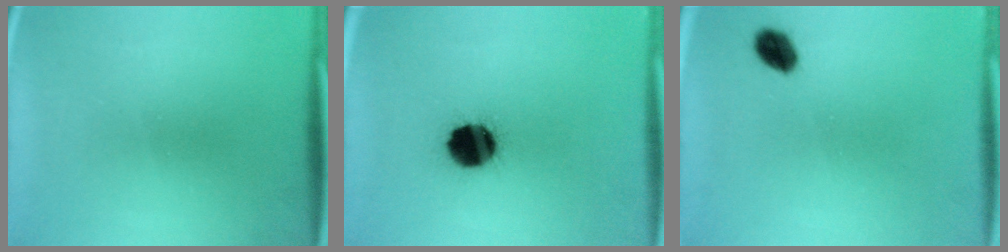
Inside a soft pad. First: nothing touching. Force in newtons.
{"total": 12.5}
{"total": 4.3}